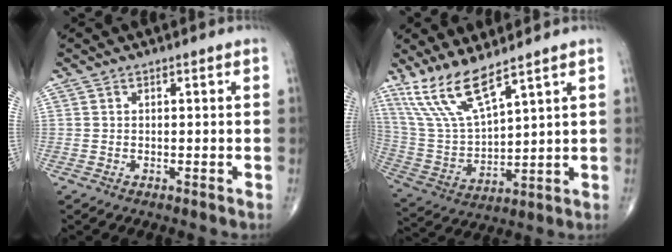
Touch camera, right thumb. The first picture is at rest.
{"total": 12.2, "force": [8.9, 2.7, 7.9], "torque": [-0.162, -0.045, 0.196]}